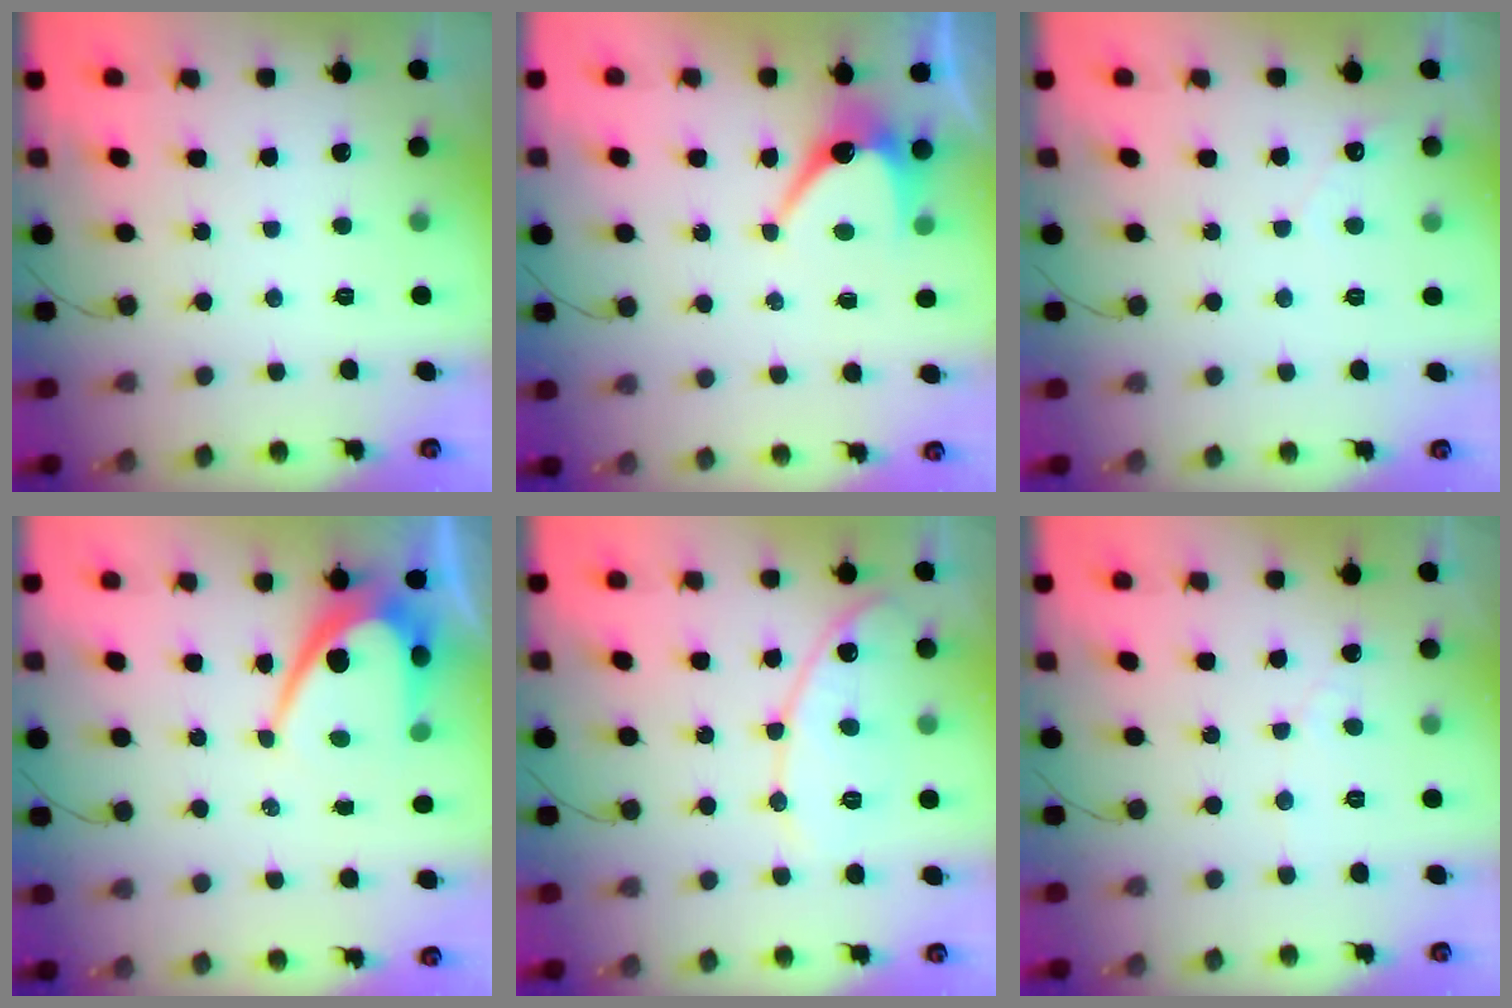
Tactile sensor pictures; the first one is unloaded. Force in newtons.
{"total": 7.2, "press": 7.2, "slide": 0.3}
{"total": 1.7, "press": 1.7, "slide": 0.1}
{"total": 10.3, "press": 10.3, "slide": 0.8}
{"total": 12.2, "press": 12.1, "slide": 1.3}
{"total": 2.8, "press": 2.8, "slide": 0.2}